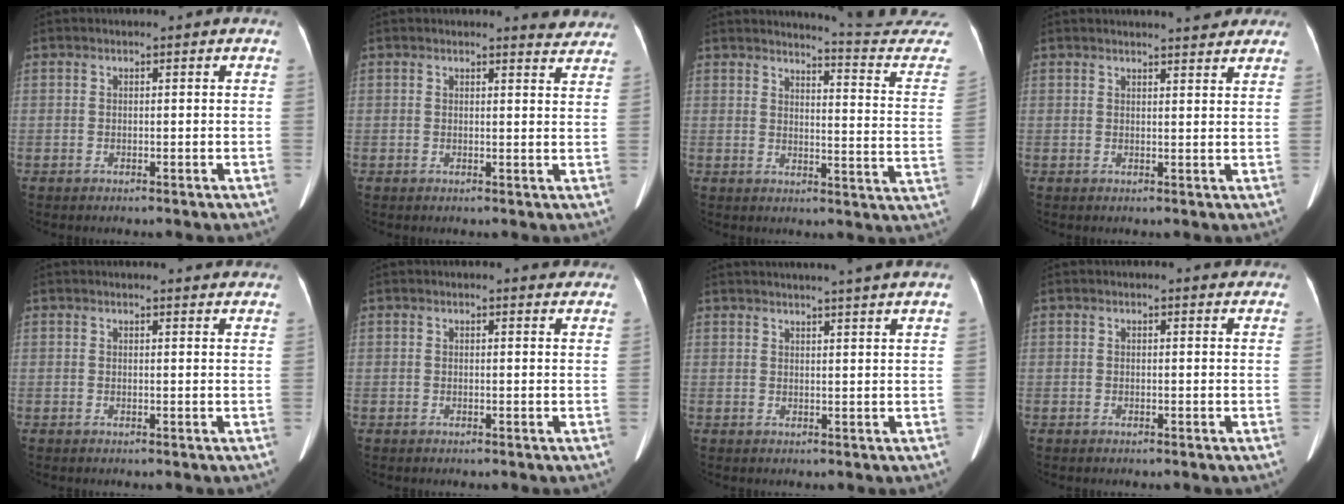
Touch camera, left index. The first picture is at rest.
{"total": 3.8, "force": [3.7, 0.7, 0.4], "torque": [0.000, -0.017, 0.022]}
{"total": 15.6, "force": [15.4, -2.0, 1.2], "torque": [-0.014, -0.145, 0.157]}
{"total": 6.3, "force": [5.8, 0.9, 2.3], "torque": [-0.029, 0.004, 0.060]}
{"total": 6.0, "force": [5.8, 0.7, 1.6], "torque": [-0.013, 0.003, 0.048]}
{"total": 2.9, "force": [2.8, 0.6, 0.6], "torque": [-0.007, -0.004, 0.018]}
{"total": 10.5, "force": [9.5, -1.1, 4.4], "torque": [-0.060, 0.004, 0.103]}
{"total": 1.9, "force": [1.8, 0.5, 0.3], "torque": [-0.008, -0.002, 0.009]}